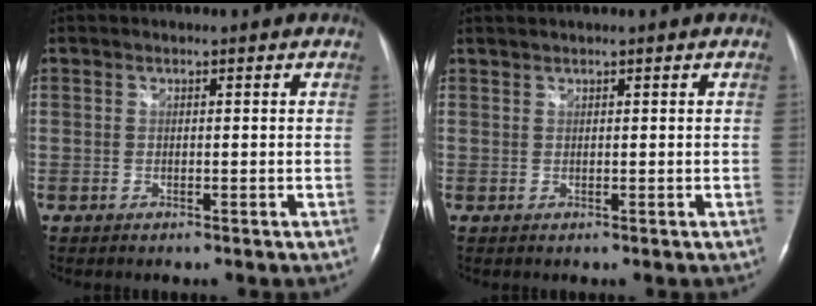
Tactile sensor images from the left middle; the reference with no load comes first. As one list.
[{"total": 0.9, "force": [0.9, -0.2, 0.2], "torque": [-0.007, 0.009, 0.022]}]